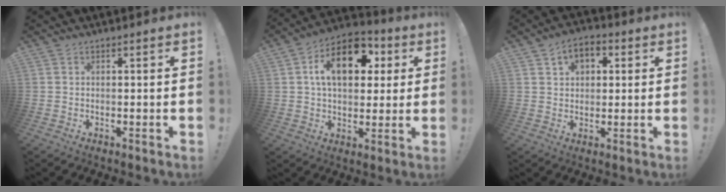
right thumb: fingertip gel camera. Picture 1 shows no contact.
{"total": 16.3, "force": [4.6, 10.1, 12.0], "torque": [-0.184, 0.003, 0.082]}
{"total": 6.9, "force": [2.4, 5.0, 4.0], "torque": [-0.061, -0.001, 0.043]}